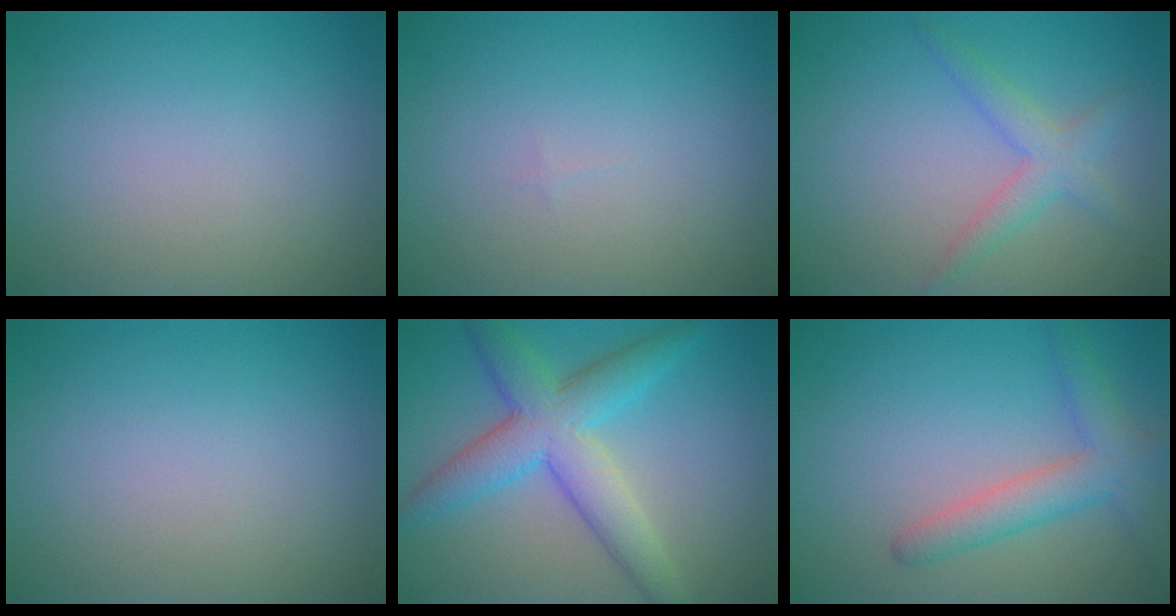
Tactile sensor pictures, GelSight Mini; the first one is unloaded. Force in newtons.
{"total": 0.0}
{"total": 2.6, "press": 2.6, "slide": 0.1}
{"total": 0.0}
{"total": 6.4, "press": 6.4, "slide": 0.1}
{"total": 3.8, "press": 3.8, "slide": 0.2}